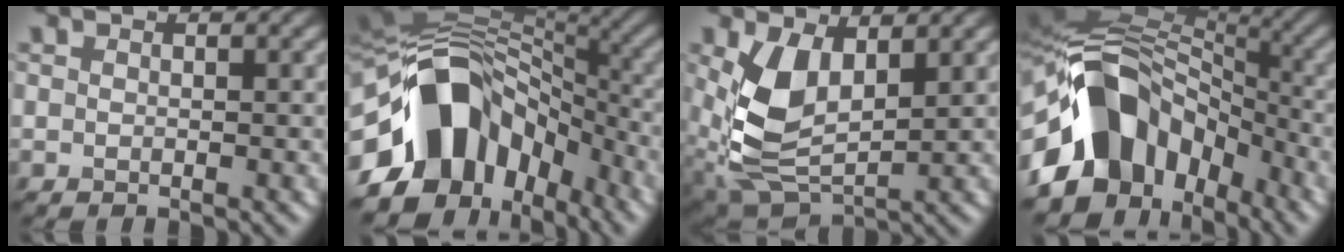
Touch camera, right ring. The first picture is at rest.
{"total": 14.2, "force": [-4.4, 9.9, 9.2], "torque": [-0.154, 0.021, -0.094]}
{"total": 7.2, "force": [1.2, 4.1, 5.8], "torque": [-0.136, -0.009, 0.027]}
{"total": 12.3, "force": [-4.5, 8.9, 7.2], "torque": [-0.115, 0.022, -0.099]}